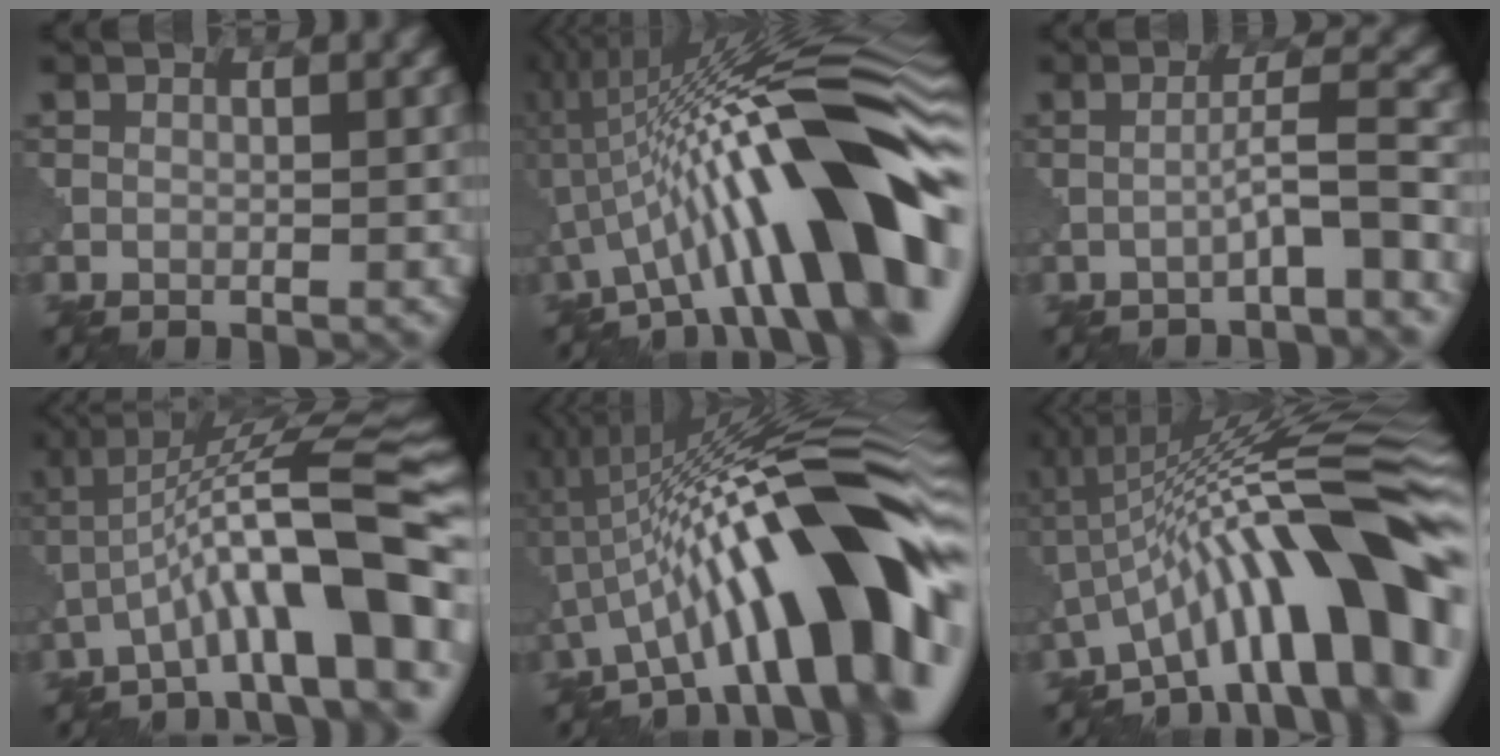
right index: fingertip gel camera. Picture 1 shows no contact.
{"total": 16.5, "force": [-2.6, 3.7, 15.9], "torque": [-0.217, 0.040, -0.044]}
{"total": 3.1, "force": [-1.4, 0.0, 2.8], "torque": [-0.040, 0.024, -0.032]}
{"total": 11.1, "force": [-3.7, 2.2, 10.3], "torque": [-0.162, 0.033, -0.051]}
{"total": 15.2, "force": [-3.2, 3.8, 14.4], "torque": [-0.185, 0.047, -0.051]}
{"total": 14.1, "force": [-3.5, 3.2, 13.3], "torque": [-0.173, 0.043, -0.051]}